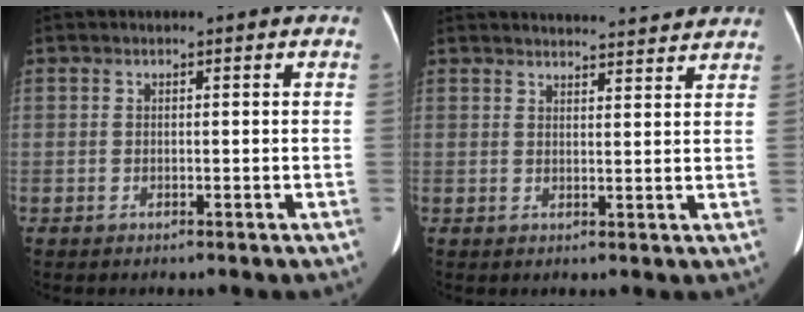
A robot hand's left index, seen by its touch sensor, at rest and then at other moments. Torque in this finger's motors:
{"motor_torque": [-0.07, -0.77, 0.06, 0.01]}